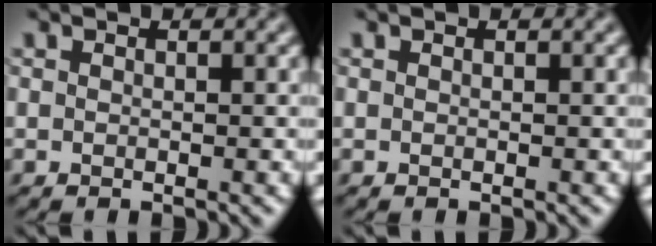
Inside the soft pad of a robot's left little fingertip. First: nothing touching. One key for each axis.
{"total": 0.0}